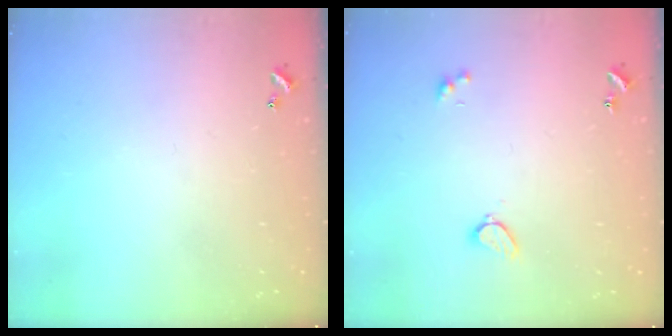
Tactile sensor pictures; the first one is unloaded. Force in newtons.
{"total": 1.9, "press": 1.9, "slide": 0.3}